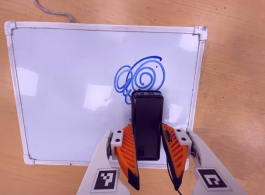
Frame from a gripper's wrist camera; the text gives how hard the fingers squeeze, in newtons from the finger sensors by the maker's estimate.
{"total": 5.0, "left": 3.4, "right": 6.6}